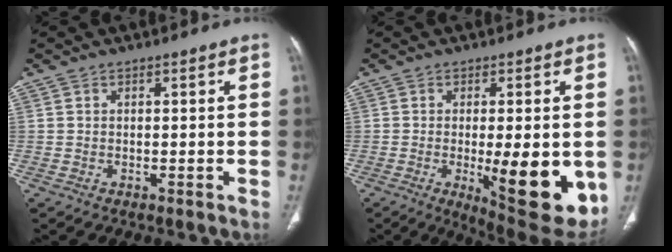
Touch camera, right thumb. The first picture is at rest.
{"total": 15.9, "force": [-3.2, 5.0, 14.8], "torque": [-0.169, -0.026, -0.025]}